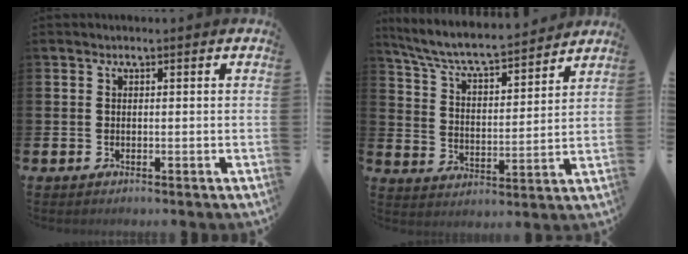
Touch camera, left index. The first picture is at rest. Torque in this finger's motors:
{"motor_torque": [0.15, -0.51, 0.74, 0.21]}